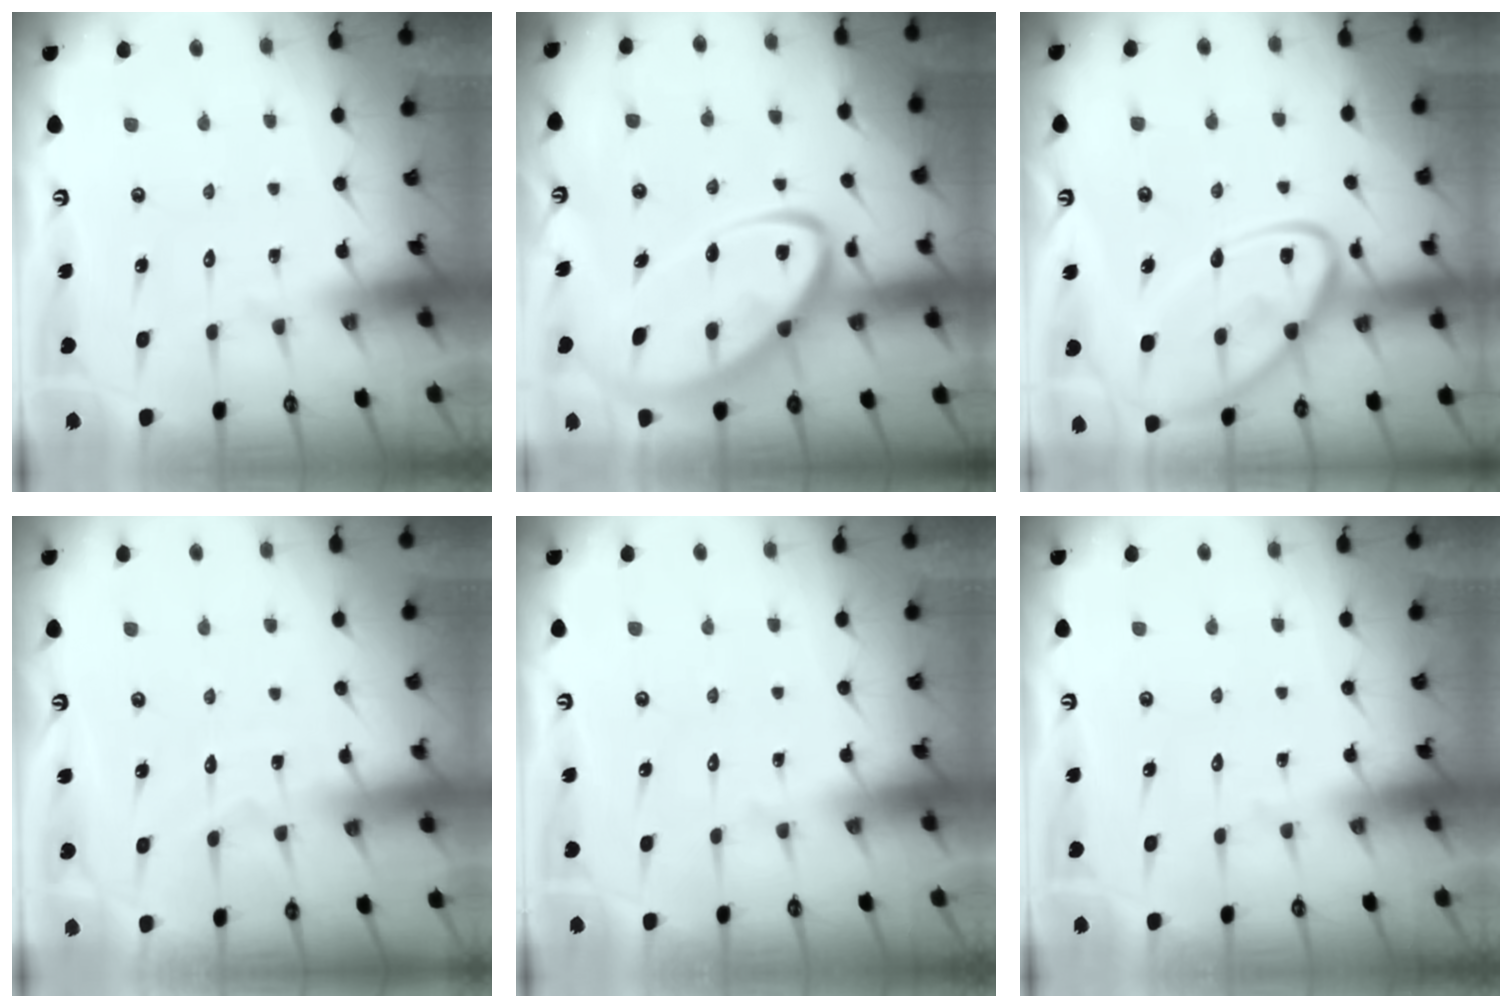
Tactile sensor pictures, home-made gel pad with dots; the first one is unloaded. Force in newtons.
{"total": 14.2, "press": 14.1, "slide": 1.4}
{"total": 17.6, "press": 17.6, "slide": 1.6}
{"total": 2.9, "press": 2.9, "slide": 0.4}
{"total": 0.0}
{"total": 0.0}